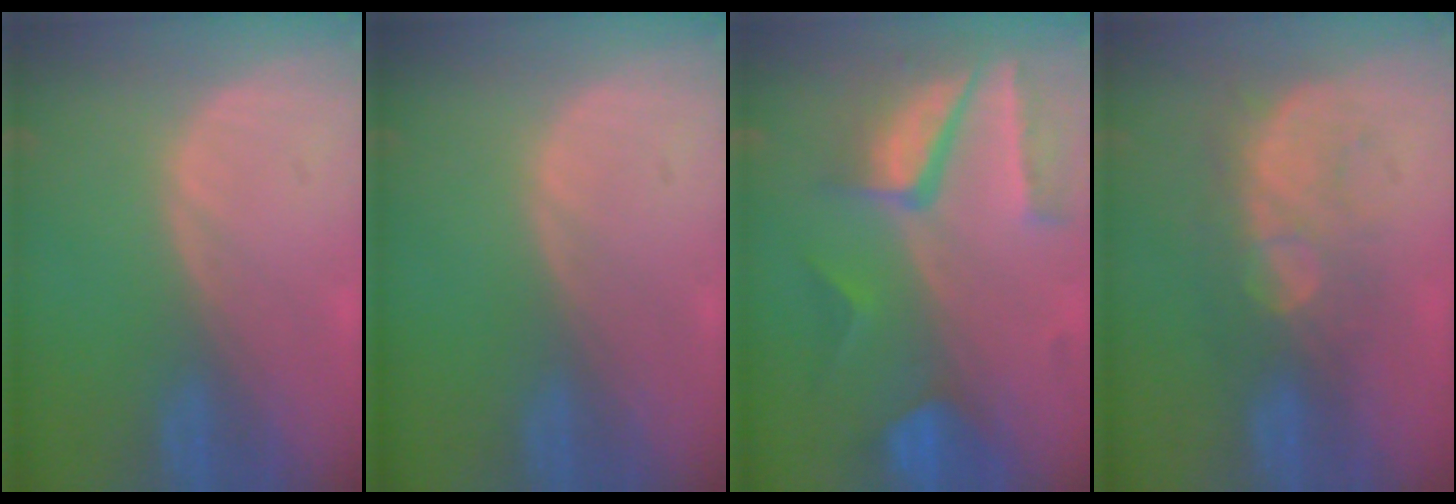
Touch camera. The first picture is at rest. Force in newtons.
{"total": 0.0}
{"total": 10.3, "press": 8.6, "slide": 5.6}
{"total": 8.8, "press": 7.6, "slide": 4.5}